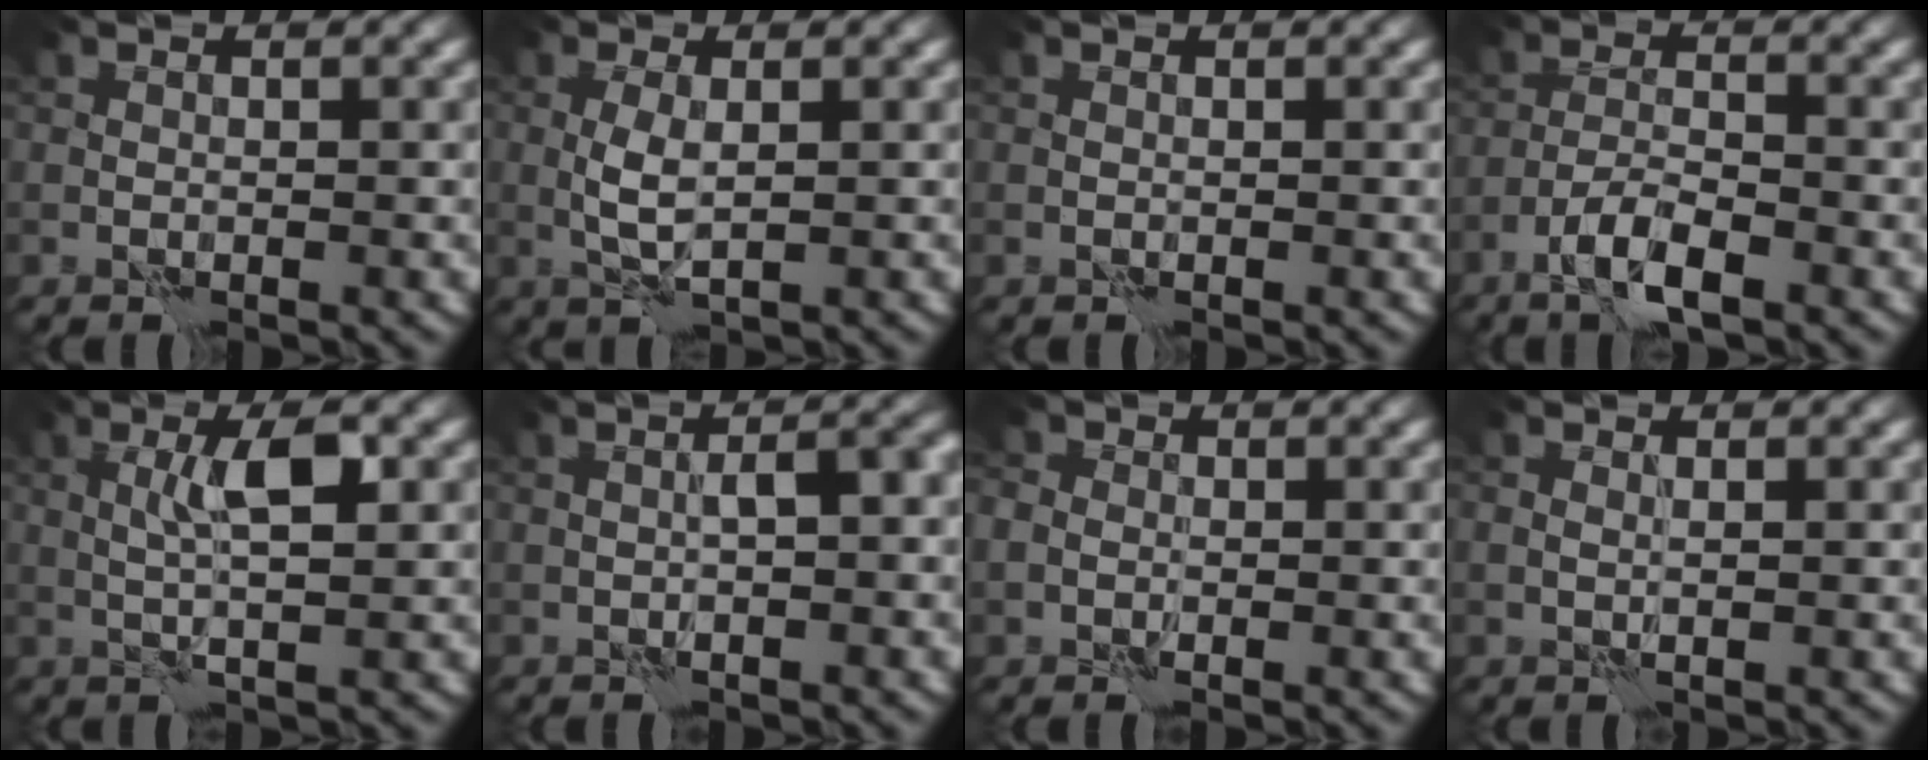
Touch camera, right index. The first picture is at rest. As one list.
[{"total": 2.3, "force": [0.3, 0.6, 2.3], "torque": [-0.053, 0.001, 0.006]}, {"total": 0.0}, {"total": 3.7, "force": [-2.3, 0.8, 2.9], "torque": [-0.057, 0.003, -0.046]}, {"total": 3.7, "force": [1.2, 0.4, 3.5], "torque": [-0.068, 0.006, 0.020]}, {"total": 2.5, "force": [-0.2, 0.4, 2.5], "torque": [-0.042, 0.010, -0.002]}, {"total": 1.4, "force": [-0.1, 1.3, 0.6], "torque": [0.000, 0.002, -0.010]}, {"total": 0.6, "force": [0.4, 0.1, 0.4], "torque": [-0.011, -0.004, 0.008]}]